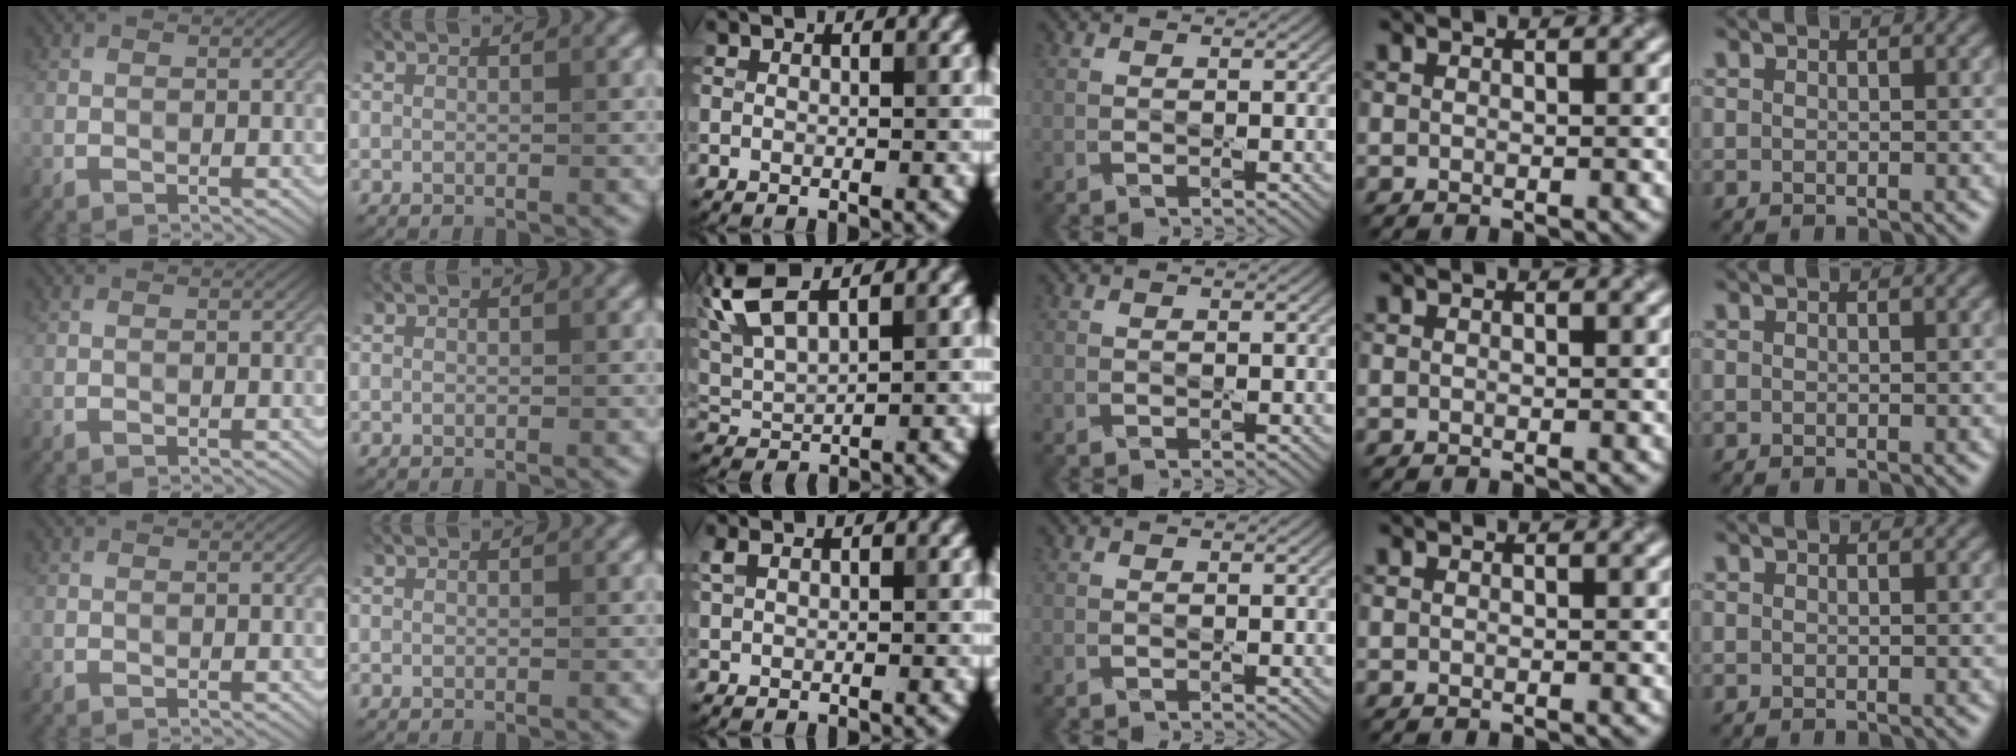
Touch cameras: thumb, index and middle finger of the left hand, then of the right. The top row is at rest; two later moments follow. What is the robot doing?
{"motion": "press", "object": "mouse"}